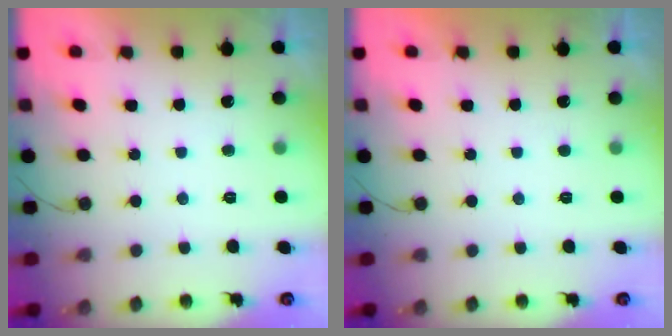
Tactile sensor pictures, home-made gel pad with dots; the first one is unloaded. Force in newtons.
{"total": 0.0}